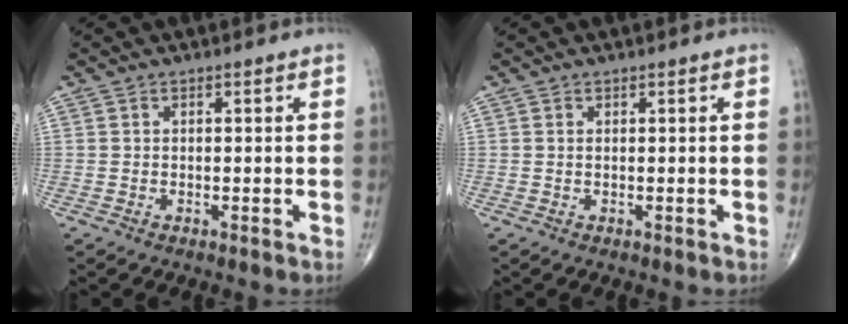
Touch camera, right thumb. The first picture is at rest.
{"total": 0.0}